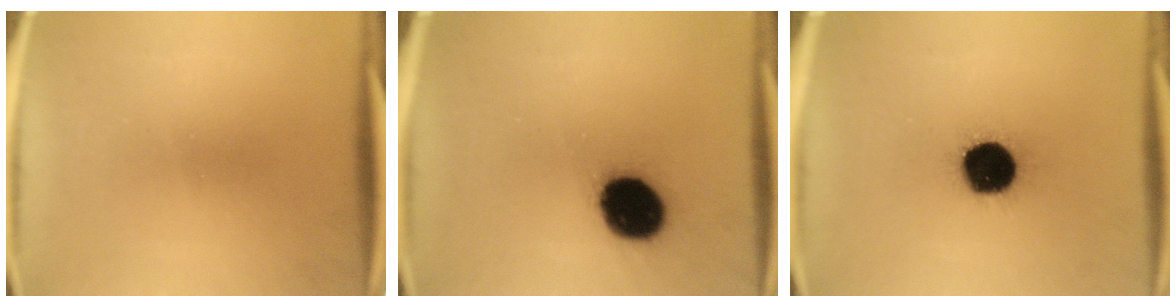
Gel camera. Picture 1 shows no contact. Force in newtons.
{"total": 16.8}
{"total": 17.6}